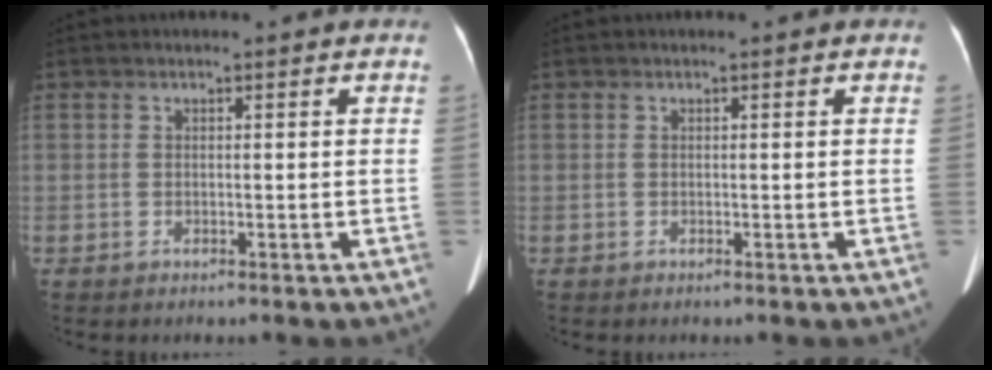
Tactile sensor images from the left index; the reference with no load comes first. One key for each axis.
{"total": 0.0}